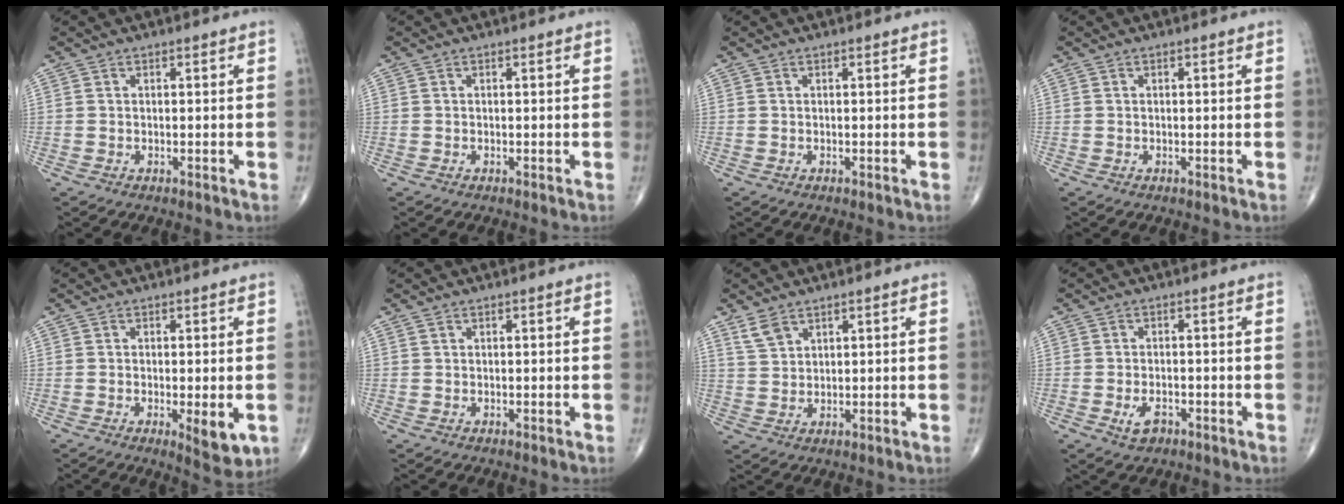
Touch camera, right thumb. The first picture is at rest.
{"total": 0.0}
{"total": 0.0}
{"total": 0.0}
{"total": 6.0, "force": [-1.5, 2.0, 5.4], "torque": [-0.072, -0.015, -0.017]}
{"total": 0.0}
{"total": 3.5, "force": [2.6, 1.8, 1.5], "torque": [-0.025, -0.009, 0.059]}
{"total": 3.2, "force": [-1.5, 1.9, 2.1], "torque": [-0.035, 0.004, -0.021]}